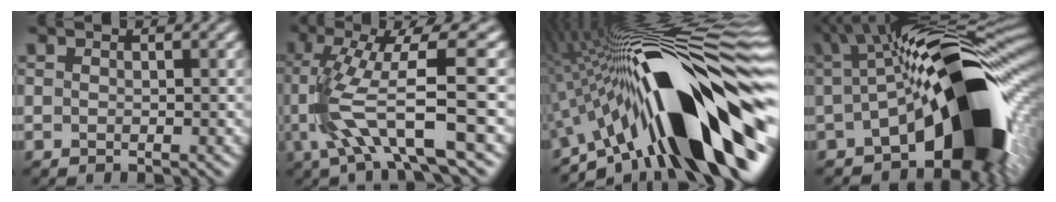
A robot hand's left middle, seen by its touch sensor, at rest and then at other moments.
{"total": 8.3, "force": [-1.4, 1.8, 8.0], "torque": [-0.152, 0.006, -0.028]}
{"total": 17.6, "force": [-3.0, 5.5, 16.4], "torque": [-0.236, 0.025, -0.069]}
{"total": 17.3, "force": [-3.1, 8.0, 15.0], "torque": [-0.174, 0.019, -0.056]}